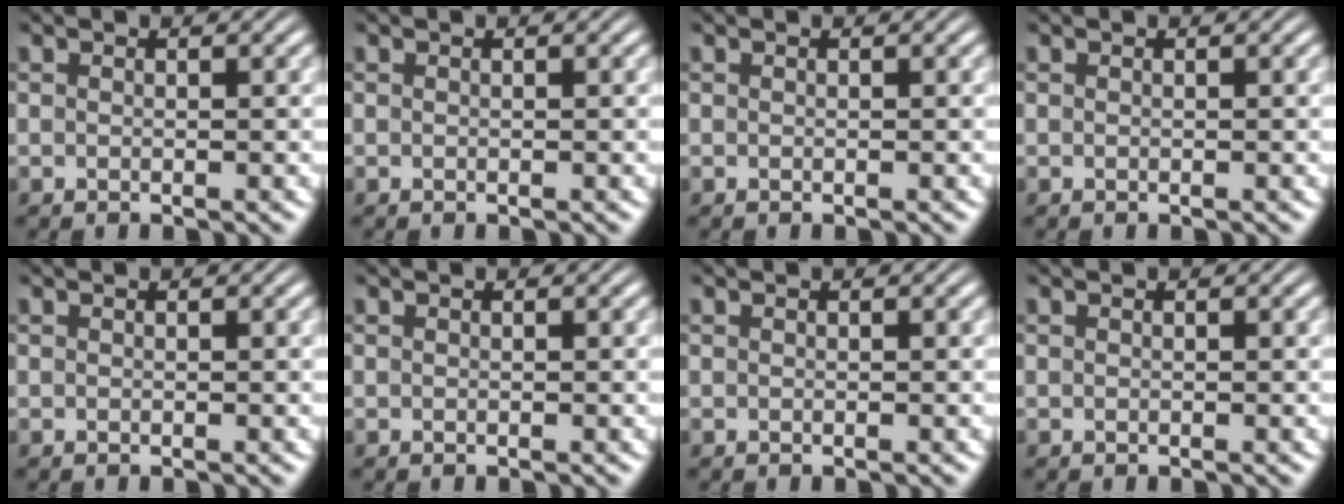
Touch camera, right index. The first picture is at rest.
{"total": 0.0}
{"total": 0.0}
{"total": 0.0}
{"total": 0.0}
{"total": 0.0}
{"total": 0.0}
{"total": 0.0}